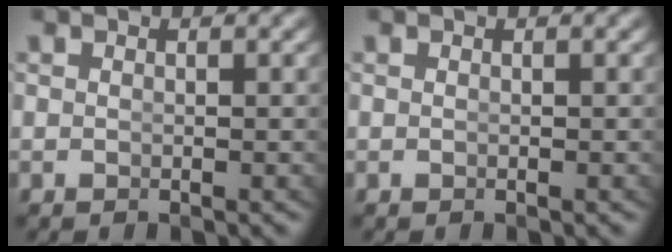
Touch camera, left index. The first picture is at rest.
{"total": 0.0}